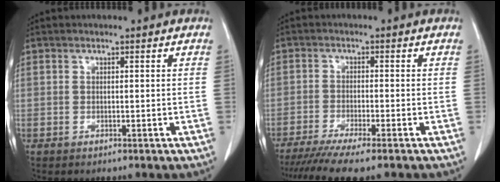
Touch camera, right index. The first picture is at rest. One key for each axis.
{"total": 8.7, "fx": -7.1, "fy": -0.3, "fz": 4.9, "tx": -0.068, "ty": -0.021, "tz": -0.113}